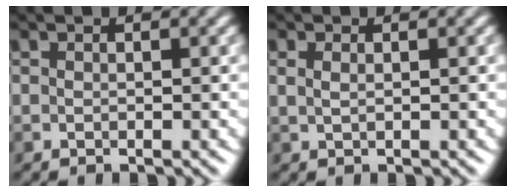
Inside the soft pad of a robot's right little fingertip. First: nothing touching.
{"total": 1.1, "force": [0.4, 0.6, 0.7], "torque": [-0.015, -0.005, 0.008]}